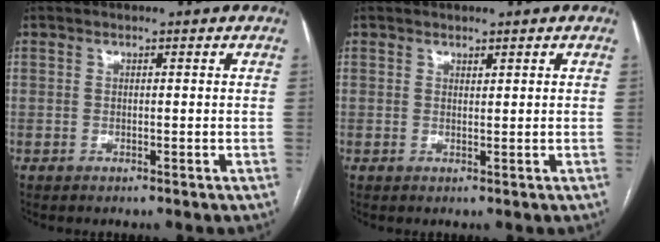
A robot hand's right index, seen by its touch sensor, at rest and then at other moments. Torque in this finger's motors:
{"motor_torque": [-0.01, 0.09, -0.06, -0.01]}